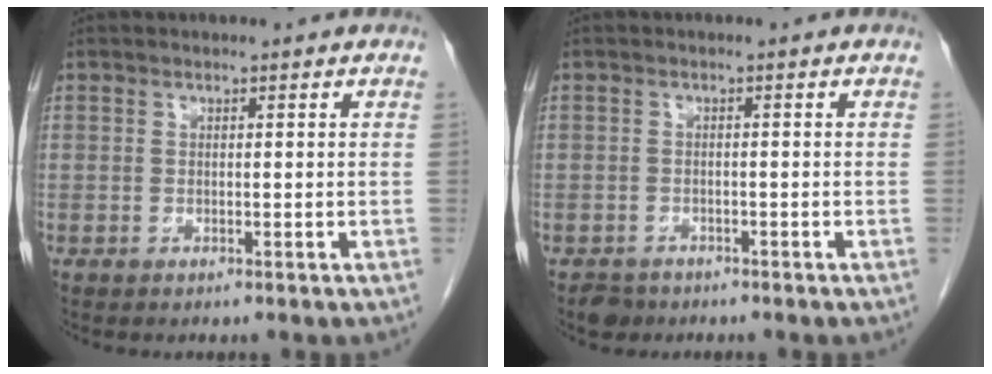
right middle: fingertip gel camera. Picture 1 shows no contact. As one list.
[{"total": 2.1, "force": [-1.6, 1.2, 0.4], "torque": [-0.011, 0.002, -0.024]}]